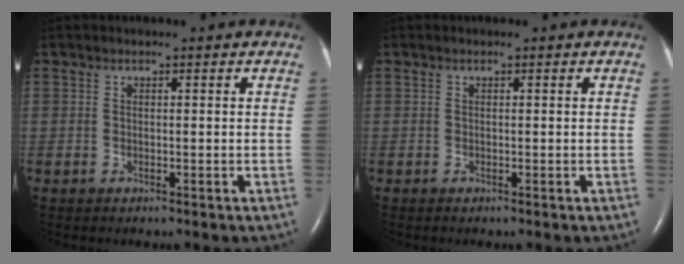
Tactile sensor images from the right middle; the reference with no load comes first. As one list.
[{"total": 0.0}]